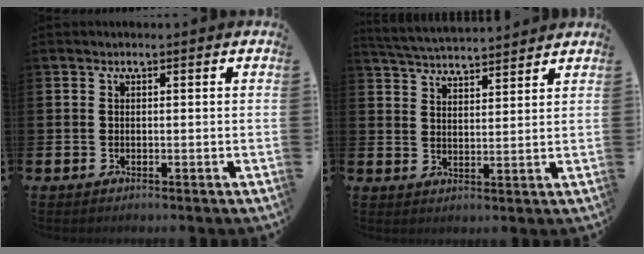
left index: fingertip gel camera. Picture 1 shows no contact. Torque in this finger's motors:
{"motor_torque": [0.15, -0.15, 0.16, 0.07]}